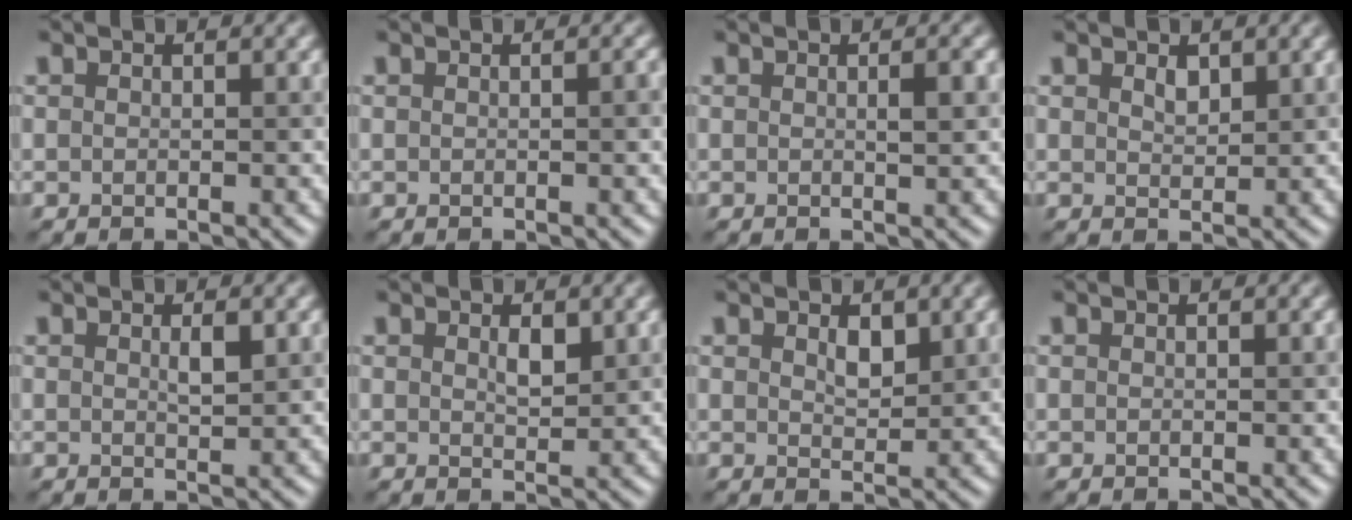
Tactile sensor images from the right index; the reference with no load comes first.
{"total": 0.9, "force": [0.0, 0.1, 0.9], "torque": [-0.012, 0.002, 0.000]}
{"total": 1.2, "force": [0.2, 0.2, 1.2], "torque": [-0.018, 0.001, 0.002]}
{"total": 1.2, "force": [0.8, 0.6, 0.6], "torque": [-0.012, -0.001, 0.017]}
{"total": 1.2, "force": [0.5, 0.3, 1.1], "torque": [-0.021, -0.002, 0.009]}
{"total": 1.4, "force": [0.7, 0.6, 1.1], "torque": [-0.021, -0.003, 0.015]}
{"total": 1.7, "force": [0.9, 0.9, 1.1], "torque": [-0.020, -0.003, 0.019]}
{"total": 0.0}